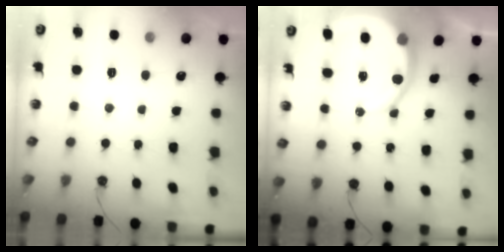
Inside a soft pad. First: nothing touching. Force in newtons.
{"total": 10.7, "press": 10.6, "slide": 1.5}